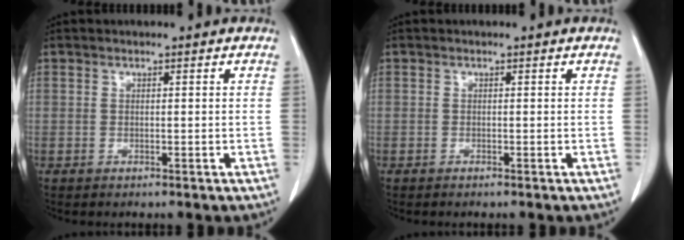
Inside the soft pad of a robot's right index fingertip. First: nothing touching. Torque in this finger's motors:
{"motor_torque": [-0.03, 0.01, 0.01, 0.02]}